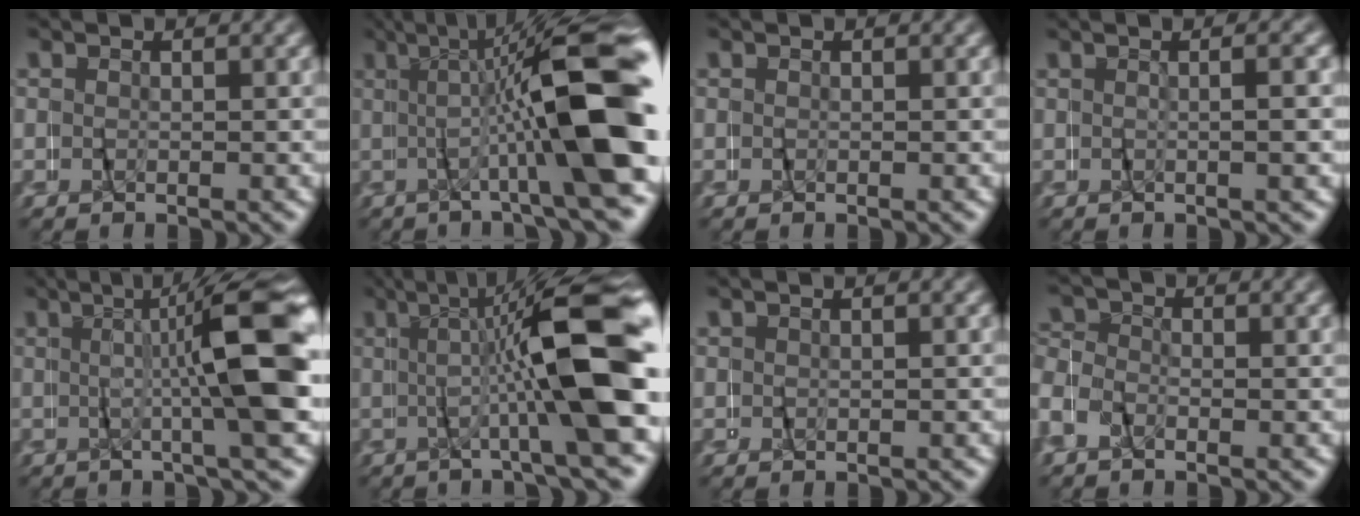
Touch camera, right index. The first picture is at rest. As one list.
[{"total": 12.3, "force": [-0.6, 3.4, 11.8], "torque": [-0.170, 0.004, -0.004]}, {"total": 0.0}, {"total": 1.3, "force": [-0.2, -1.2, 0.5], "torque": [-0.016, 0.006, 0.000]}, {"total": 10.8, "force": [0.4, 1.3, 10.7], "torque": [-0.127, 0.025, 0.006]}, {"total": 11.2, "force": [-0.1, 2.4, 10.9], "torque": [-0.159, 0.013, 0.001]}, {"total": 0.7, "force": [0.5, 0.2, 0.5], "torque": [-0.013, 0.000, 0.011]}, {"total": 1.7, "force": [0.0, 1.7, 0.4], "torque": [-0.032, 0.002, -0.006]}]